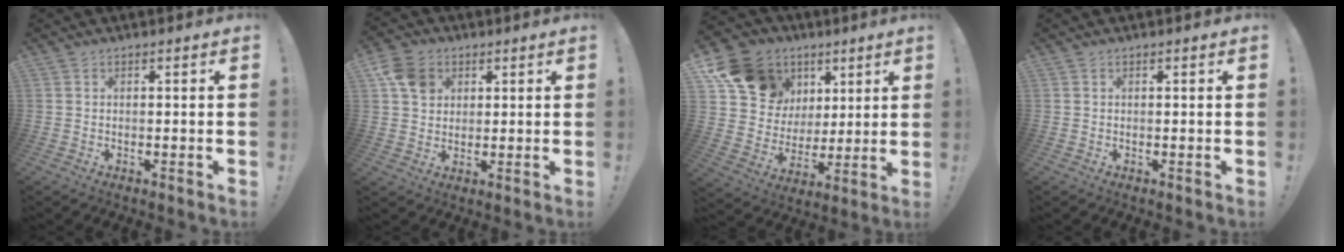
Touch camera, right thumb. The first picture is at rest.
{"total": 8.7, "force": [3.6, 7.0, 3.8], "torque": [-0.047, -0.008, 0.072]}
{"total": 17.5, "force": [8.6, 13.7, 6.6], "torque": [-0.105, -0.041, 0.188]}
{"total": 0.0}